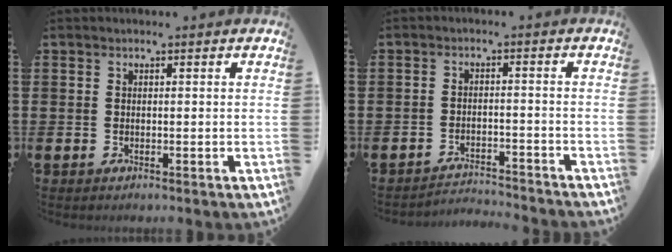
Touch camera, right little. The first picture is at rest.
{"total": 2.7, "force": [-2.7, -0.1, -0.2], "torque": [-0.004, 0.002, -0.059]}